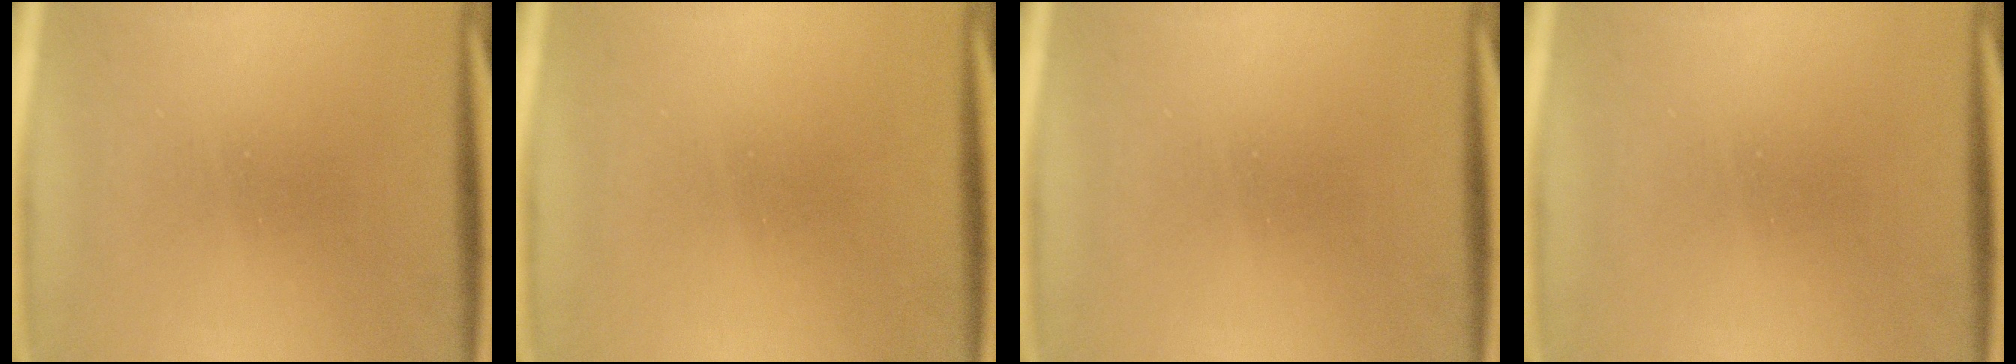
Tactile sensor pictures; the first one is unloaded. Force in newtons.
{"total": 0.5}
{"total": 0.0}
{"total": 0.0}